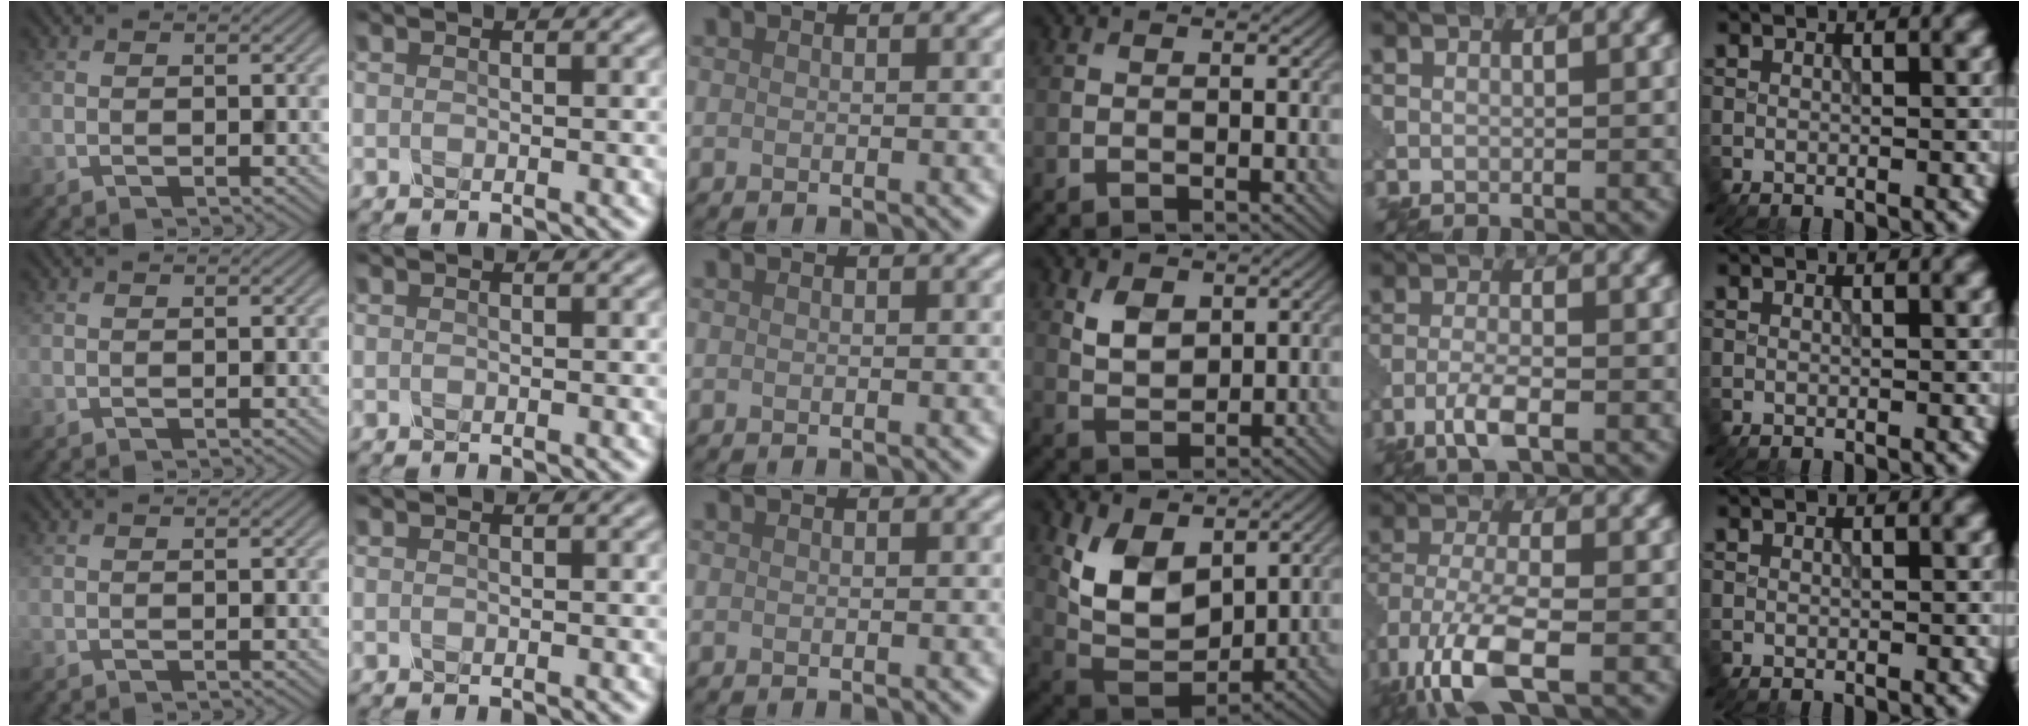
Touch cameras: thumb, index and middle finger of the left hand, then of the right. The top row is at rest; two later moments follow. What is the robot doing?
{"motion": "squeeze", "object": "clothespin"}